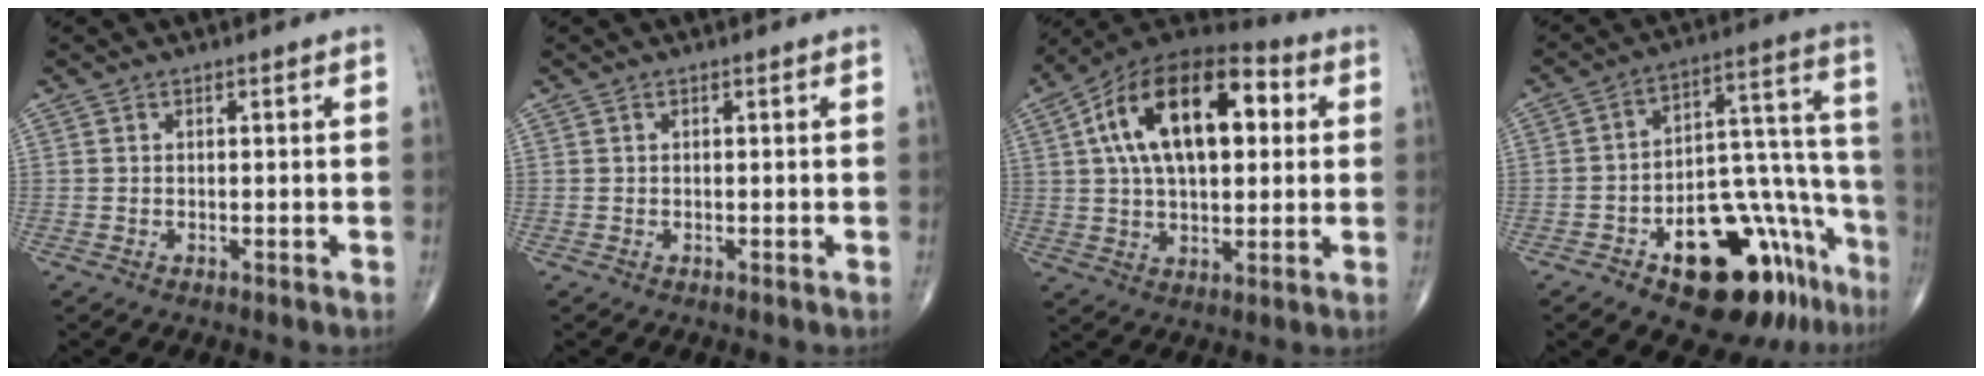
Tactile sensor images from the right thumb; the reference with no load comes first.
{"total": 0.0}
{"total": 21.7, "force": [4.9, 11.5, 17.7], "torque": [-0.281, 0.023, 0.068]}
{"total": 22.5, "force": [-12.5, 10.7, 15.4], "torque": [-0.131, 0.114, -0.173]}